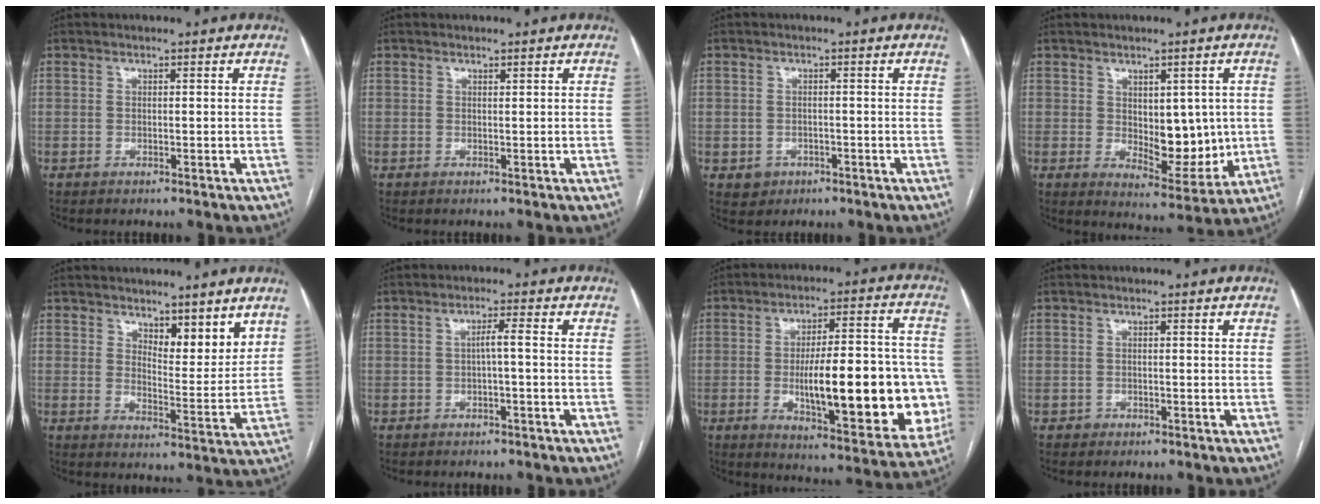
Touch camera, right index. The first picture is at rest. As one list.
[{"total": 0.0}, {"total": 3.0, "force": [-1.1, 2.7, 0.4], "torque": [0.000, 0.008, -0.011]}, {"total": 8.4, "force": [0.6, 4.3, 7.2], "torque": [-0.090, -0.004, 0.030]}, {"total": 6.7, "force": [4.8, 2.3, 4.1], "torque": [-0.053, -0.015, 0.077]}, {"total": 2.1, "force": [-0.4, -0.1, 2.0], "torque": [-0.032, 0.004, -0.006]}, {"total": 22.6, "force": [-3.3, 6.0, 21.5], "torque": [-0.256, 0.018, -0.027]}, {"total": 1.0, "force": [-0.6, 0.8, -0.1], "torque": [-0.002, 0.005, -0.011]}]